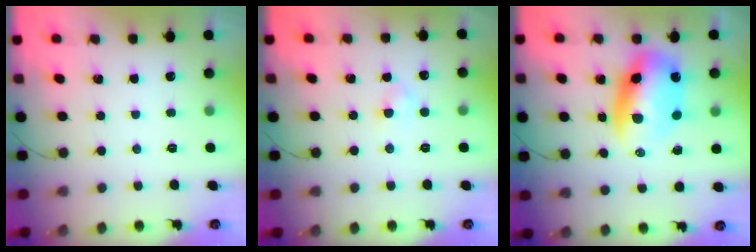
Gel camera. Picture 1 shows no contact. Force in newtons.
{"total": 2.4, "press": 2.1, "slide": 1.2}
{"total": 12.3, "press": 11.9, "slide": 3.0}